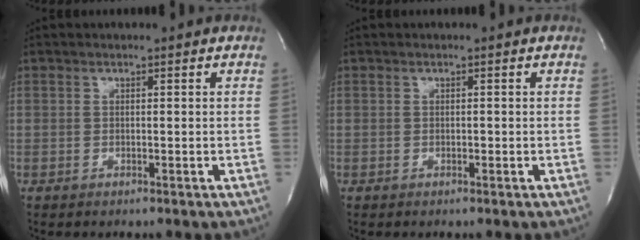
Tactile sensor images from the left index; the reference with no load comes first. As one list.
[{"total": 0.0}]